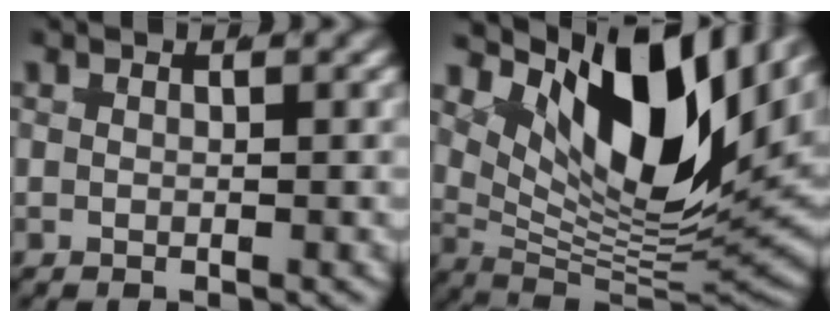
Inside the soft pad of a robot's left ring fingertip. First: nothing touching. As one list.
[{"total": 16.2, "force": [4.5, 8.8, 12.9], "torque": [-0.194, 0.002, 0.061]}]